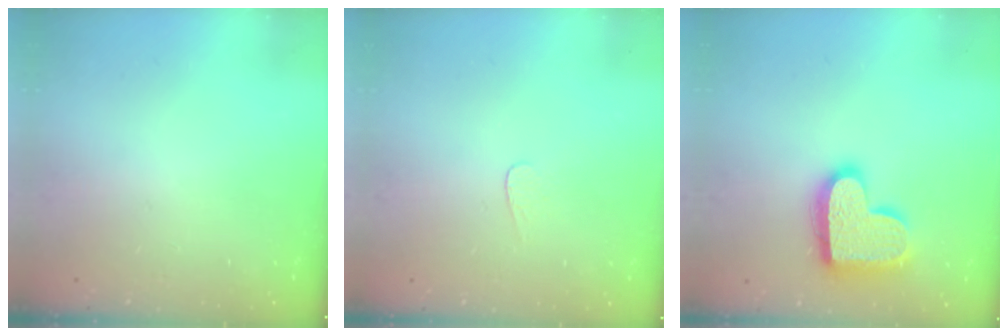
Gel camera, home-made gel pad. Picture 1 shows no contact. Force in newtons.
{"total": 3.1, "press": 3.0, "slide": 0.3}
{"total": 19.6, "press": 19.5, "slide": 1.3}